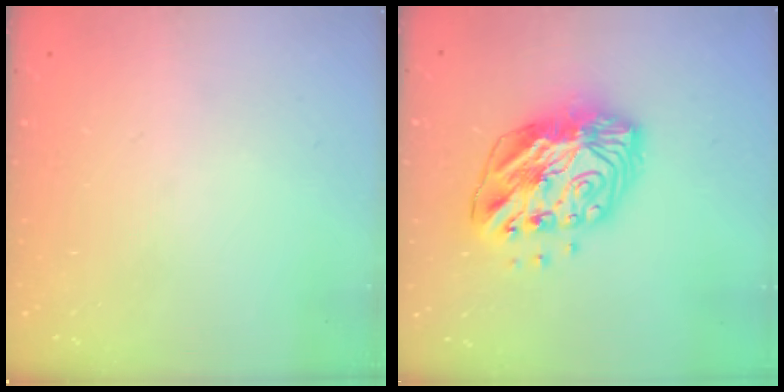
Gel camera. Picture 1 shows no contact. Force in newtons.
{"total": 14.1, "press": 14.0, "slide": 1.1}